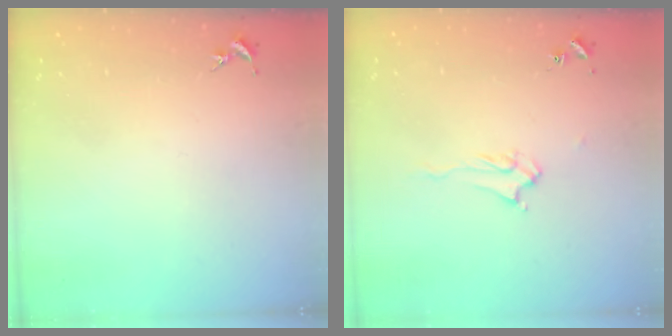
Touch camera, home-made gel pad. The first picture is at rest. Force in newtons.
{"total": 2.5, "press": 2.4, "slide": 0.4}